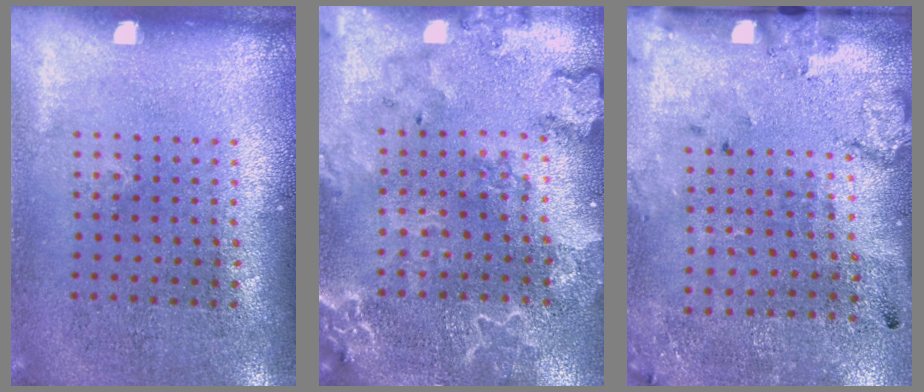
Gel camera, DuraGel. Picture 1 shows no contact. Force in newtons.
{"total": 2.7, "press": 2.5, "slide": 1.0}
{"total": 2.2, "press": 1.4, "slide": 1.7}